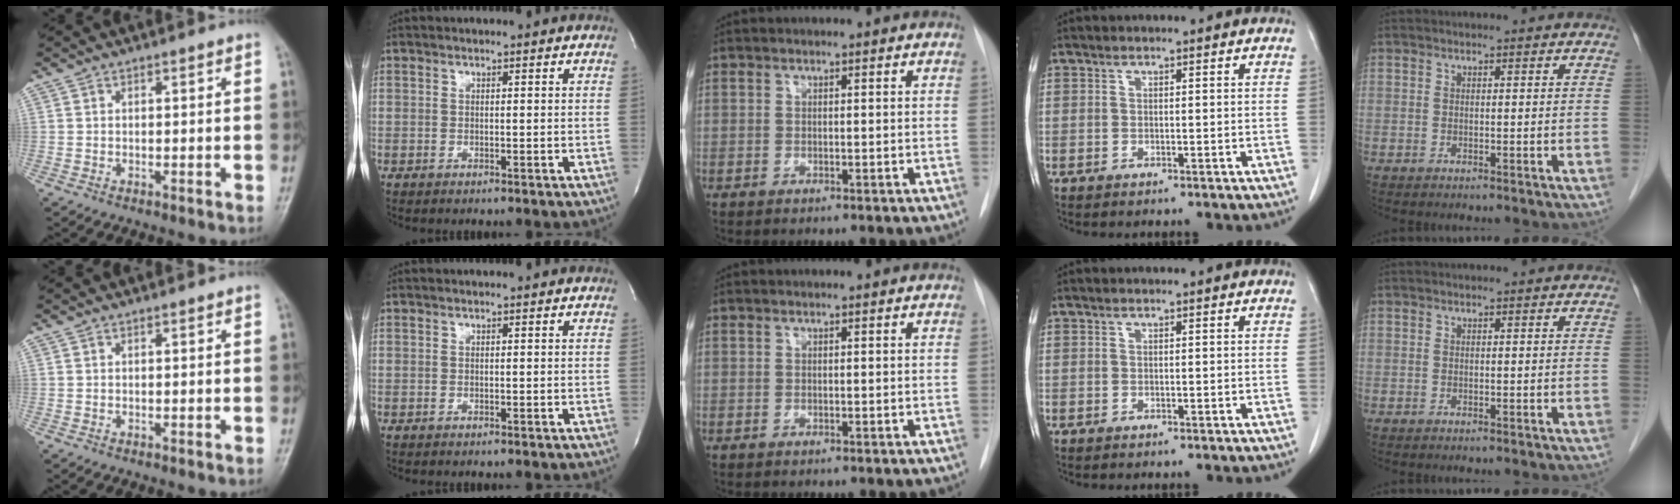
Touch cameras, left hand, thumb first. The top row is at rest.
{}